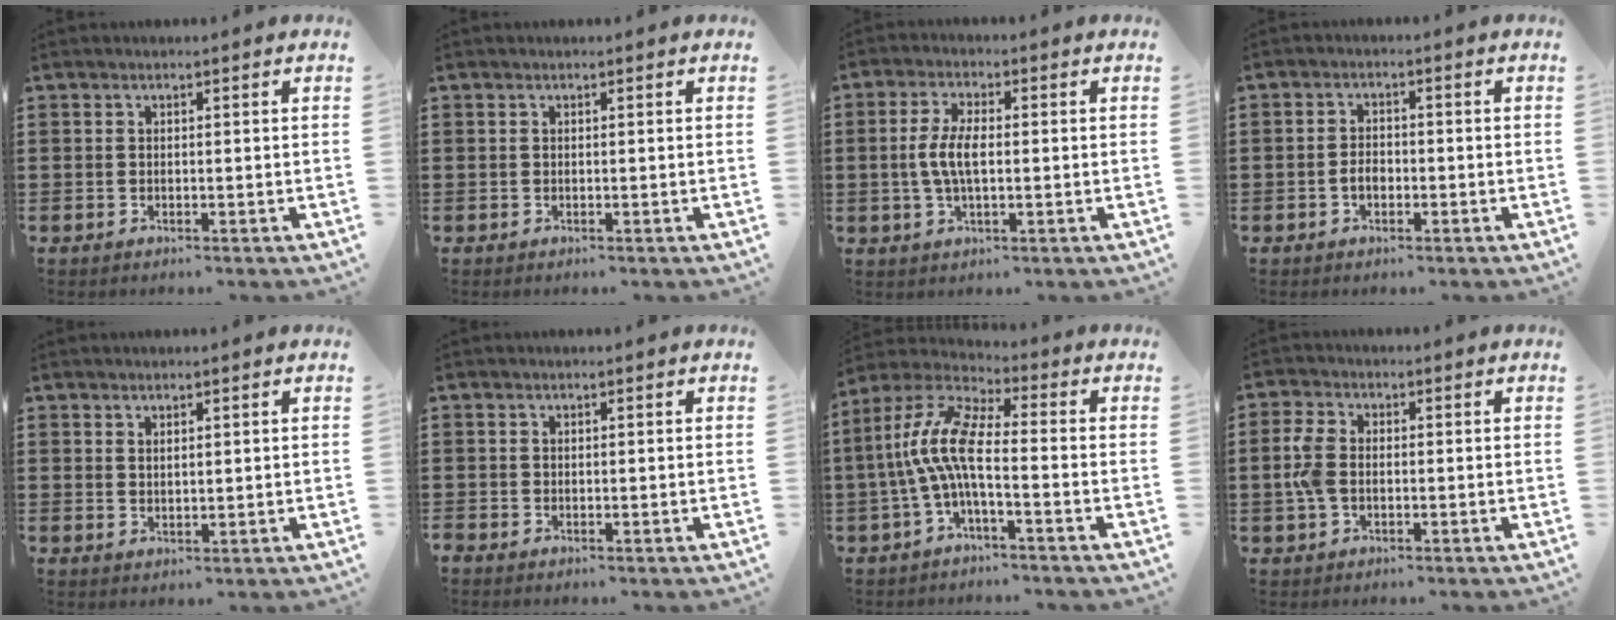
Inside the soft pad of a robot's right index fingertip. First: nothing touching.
{"total": 0.0}
{"total": 5.5, "force": [-0.4, 2.2, 5.0], "torque": [-0.119, -0.005, -0.016]}
{"total": 2.2, "force": [-0.8, 1.4, 1.5], "torque": [-0.030, 0.004, -0.017]}
{"total": 1.1, "force": [1.0, 0.2, 0.5], "torque": [-0.010, 0.001, 0.017]}
{"total": 0.5, "force": [-0.5, 0.2, -0.1], "torque": [0.001, 0.002, -0.011]}
{"total": 8.5, "force": [-1.7, 2.1, 8.1], "torque": [-0.197, -0.025, -0.043]}
{"total": 4.8, "force": [-0.4, 3.0, 3.7], "torque": [-0.101, -0.002, -0.015]}